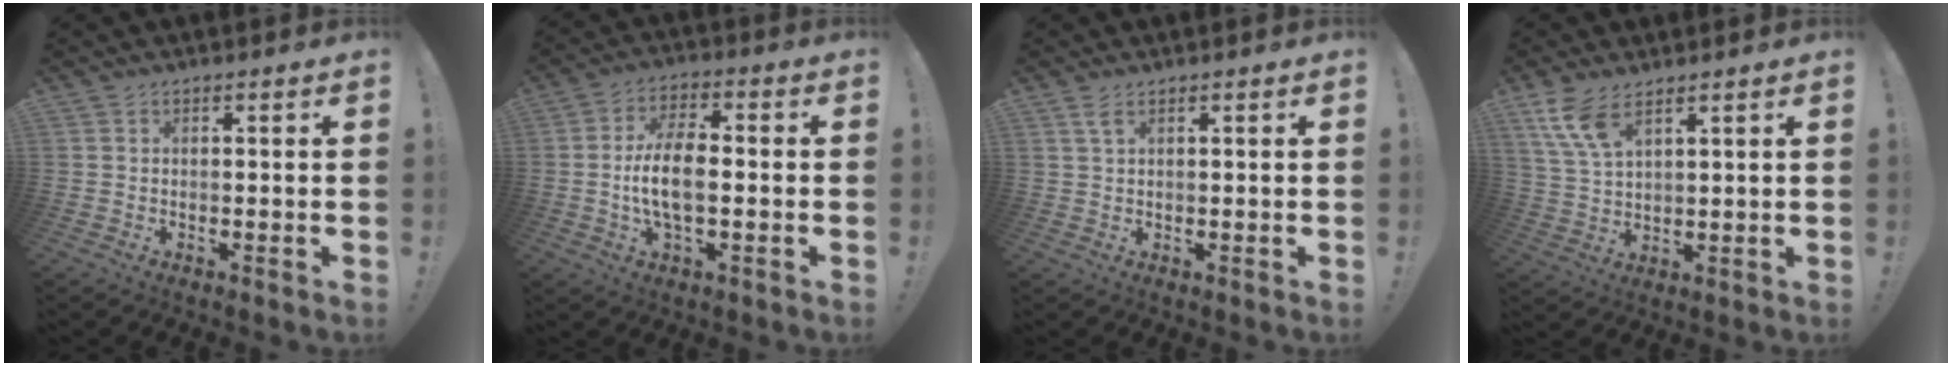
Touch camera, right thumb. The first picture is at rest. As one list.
[{"total": 10.8, "force": [-1.5, 4.9, 9.5], "torque": [-0.190, 0.007, -0.028]}, {"total": 2.4, "force": [1.2, 0.8, 2.0], "torque": [-0.037, 0.000, 0.019]}, {"total": 8.6, "force": [5.5, 3.3, 5.7], "torque": [-0.122, -0.023, 0.105]}]